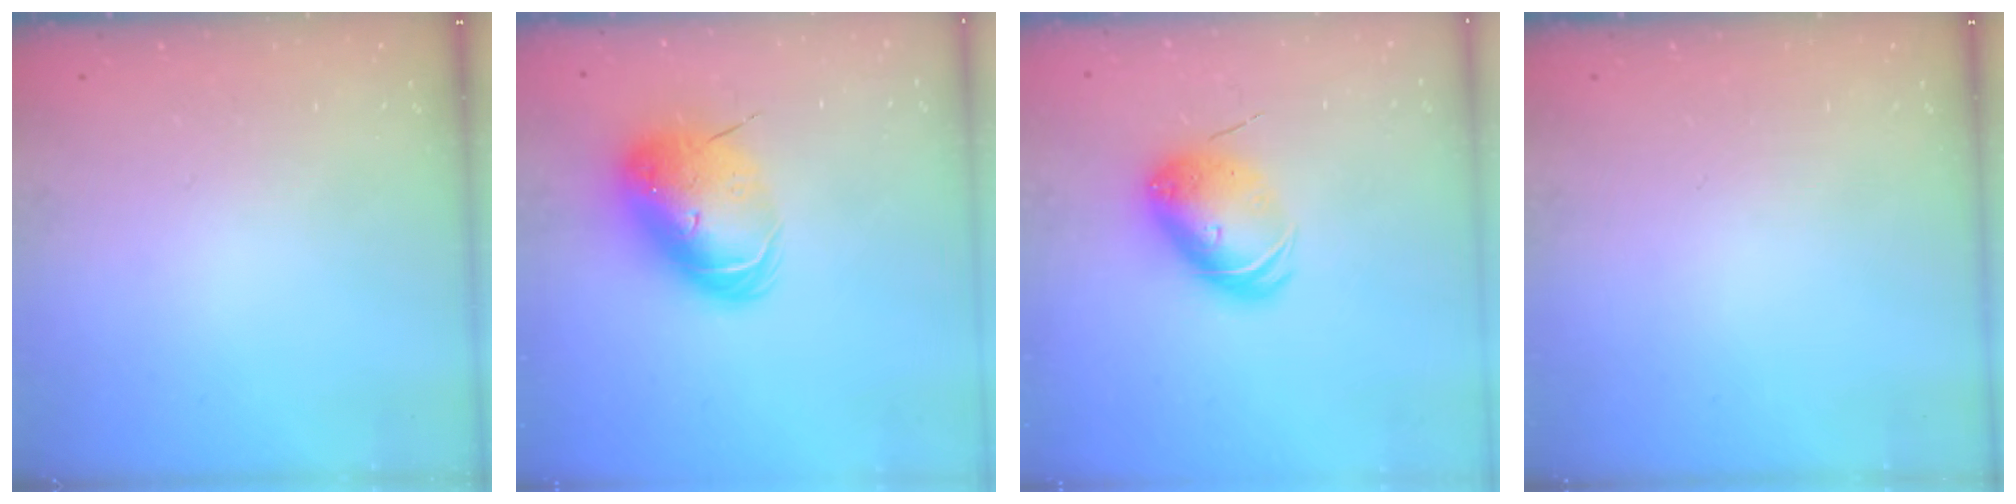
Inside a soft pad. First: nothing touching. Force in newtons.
{"total": 11.8, "press": 11.7, "slide": 2.0}
{"total": 8.6, "press": 8.5, "slide": 1.4}
{"total": 0.0}